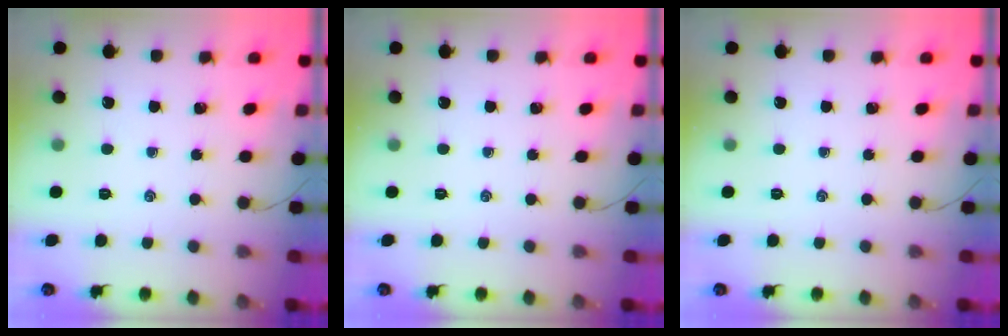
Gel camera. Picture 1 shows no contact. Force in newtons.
{"total": 0.0}
{"total": 0.0}